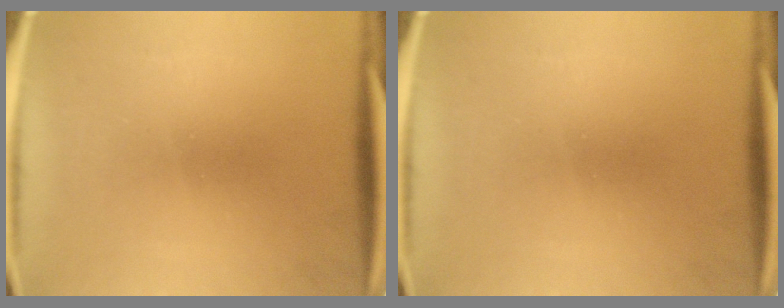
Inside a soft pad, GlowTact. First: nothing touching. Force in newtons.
{"total": 0.0}